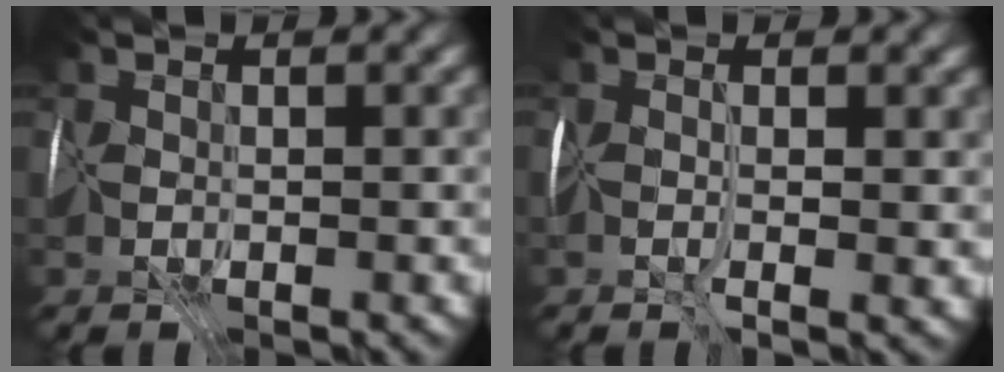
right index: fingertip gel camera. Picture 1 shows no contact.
{"total": 2.5, "force": [0.1, 0.7, 2.4], "torque": [-0.040, -0.006, 0.005]}